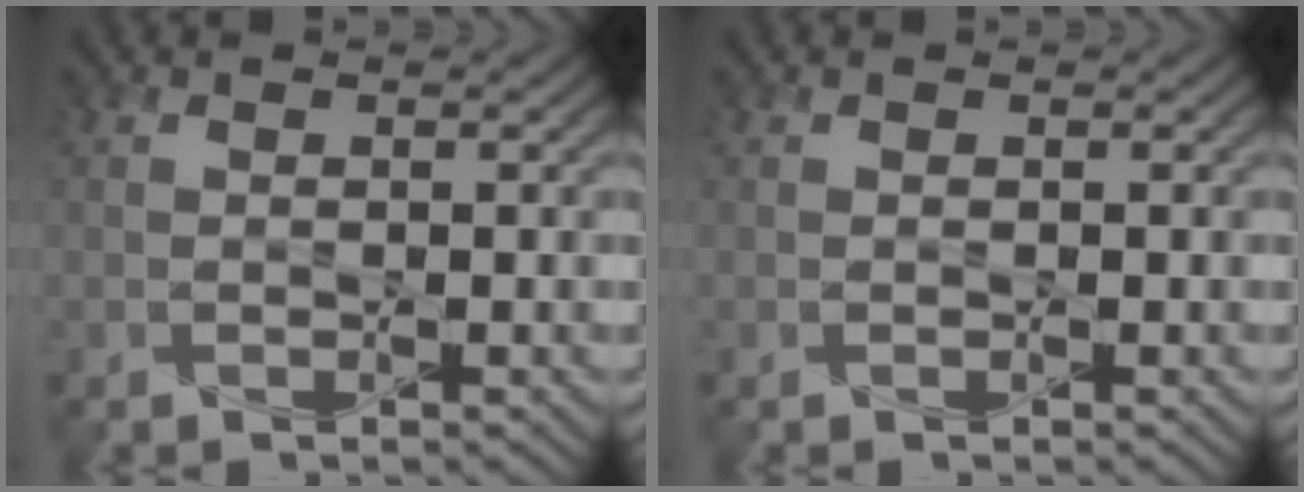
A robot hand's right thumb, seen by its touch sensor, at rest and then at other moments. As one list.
[{"total": 0.0}]